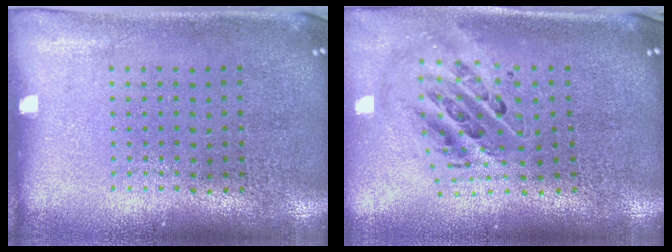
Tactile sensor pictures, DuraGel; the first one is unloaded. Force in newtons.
{"total": 1.4, "press": 1.3, "slide": 0.7}